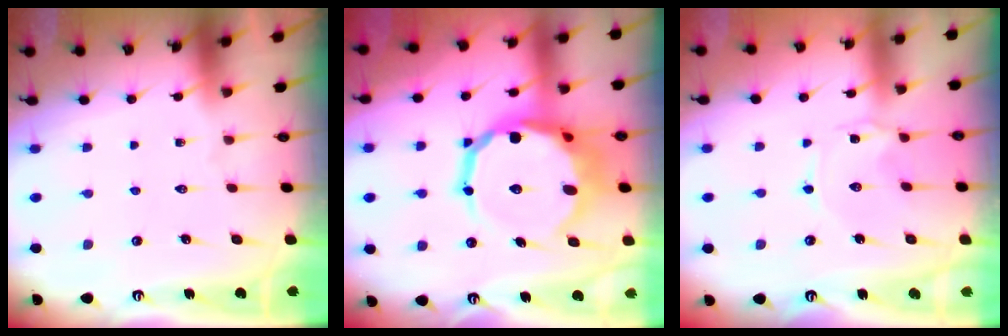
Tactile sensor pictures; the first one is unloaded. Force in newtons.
{"total": 17.0, "press": 16.5, "slide": 4.3}
{"total": 1.5, "press": 1.5, "slide": 0.2}